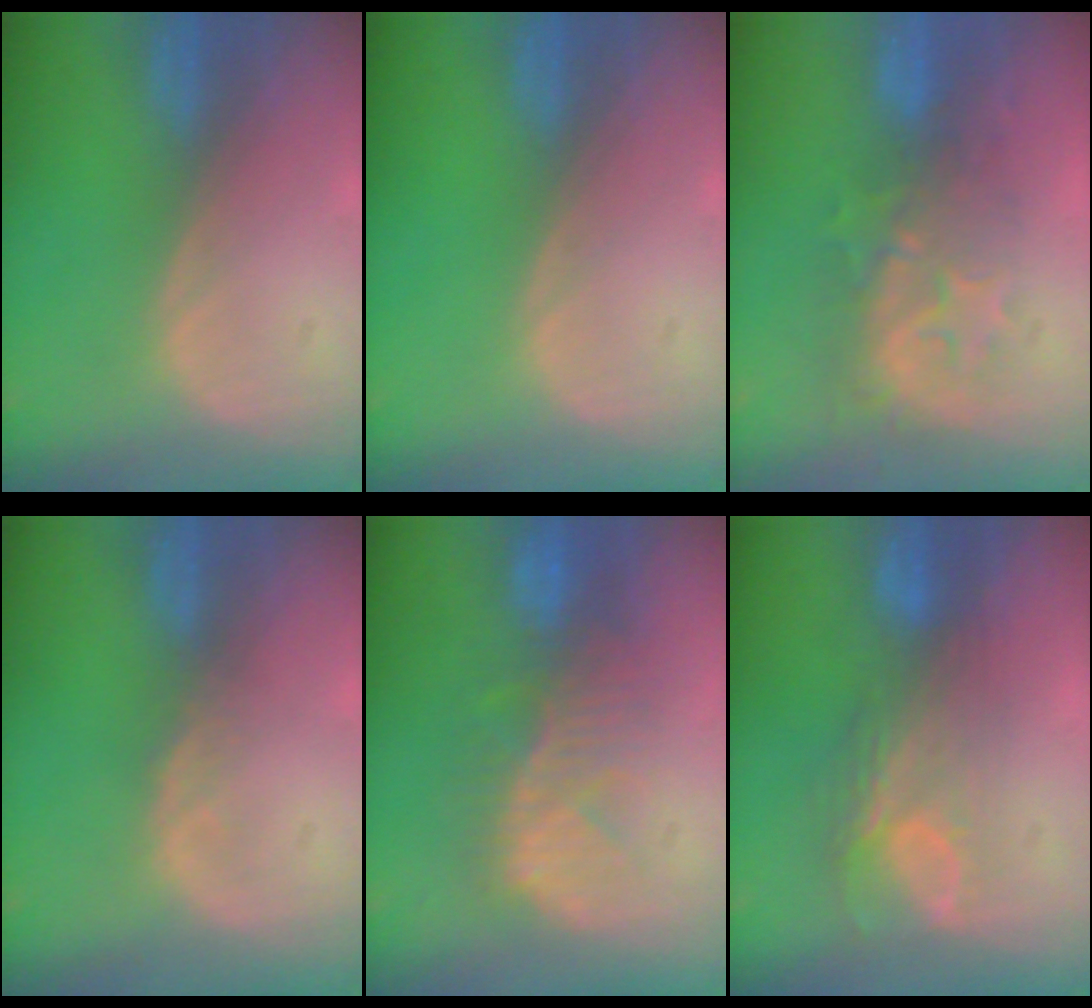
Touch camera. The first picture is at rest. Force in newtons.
{"total": 0.0}
{"total": 8.3, "press": 7.9, "slide": 2.5}
{"total": 1.1, "press": 1.1, "slide": 0.2}
{"total": 10.1, "press": 8.9, "slide": 4.7}
{"total": 7.8, "press": 6.9, "slide": 3.8}